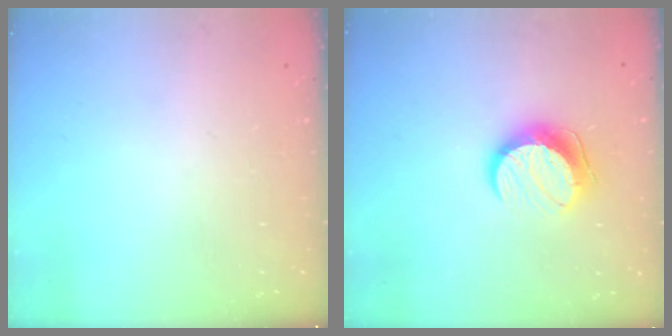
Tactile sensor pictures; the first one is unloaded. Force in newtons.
{"total": 10.1, "press": 10.1, "slide": 0.6}